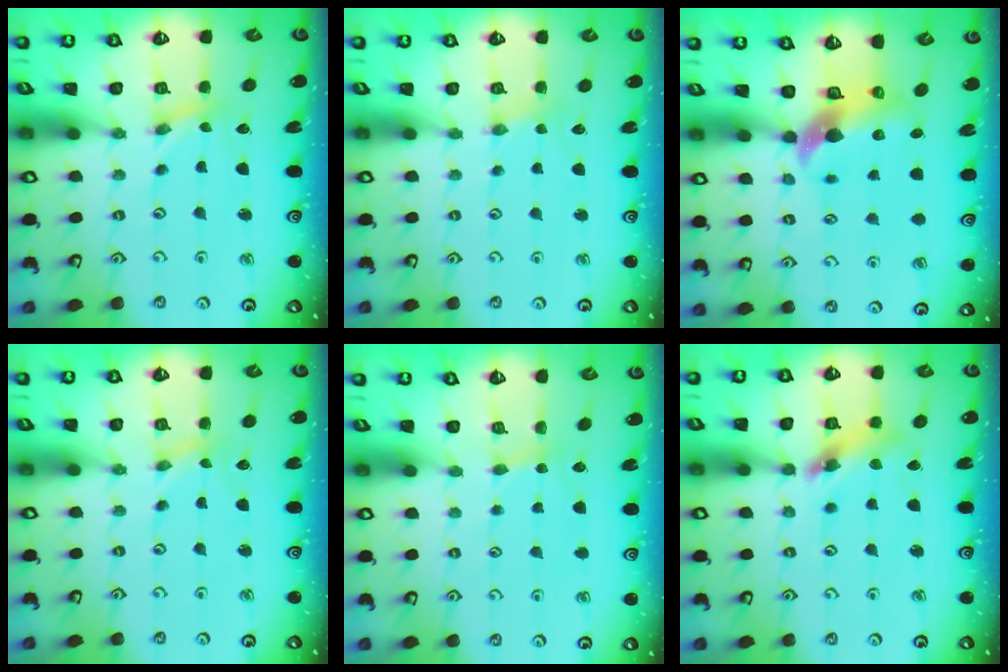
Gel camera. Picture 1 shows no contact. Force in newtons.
{"total": 2.2, "press": 2.2, "slide": 0.4}
{"total": 8.5, "press": 8.3, "slide": 1.4}
{"total": 0.0}
{"total": 2.9, "press": 2.9, "slide": 0.4}
{"total": 9.6, "press": 9.6, "slide": 0.9}